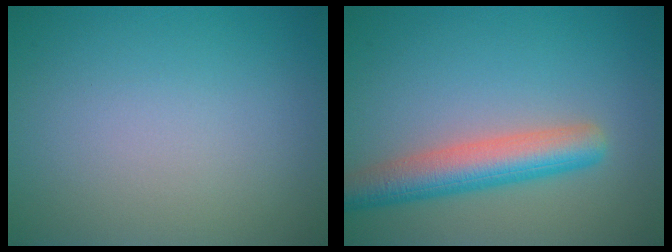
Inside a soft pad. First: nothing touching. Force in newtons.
{"total": 5.3, "press": 5.3, "slide": 0.2}